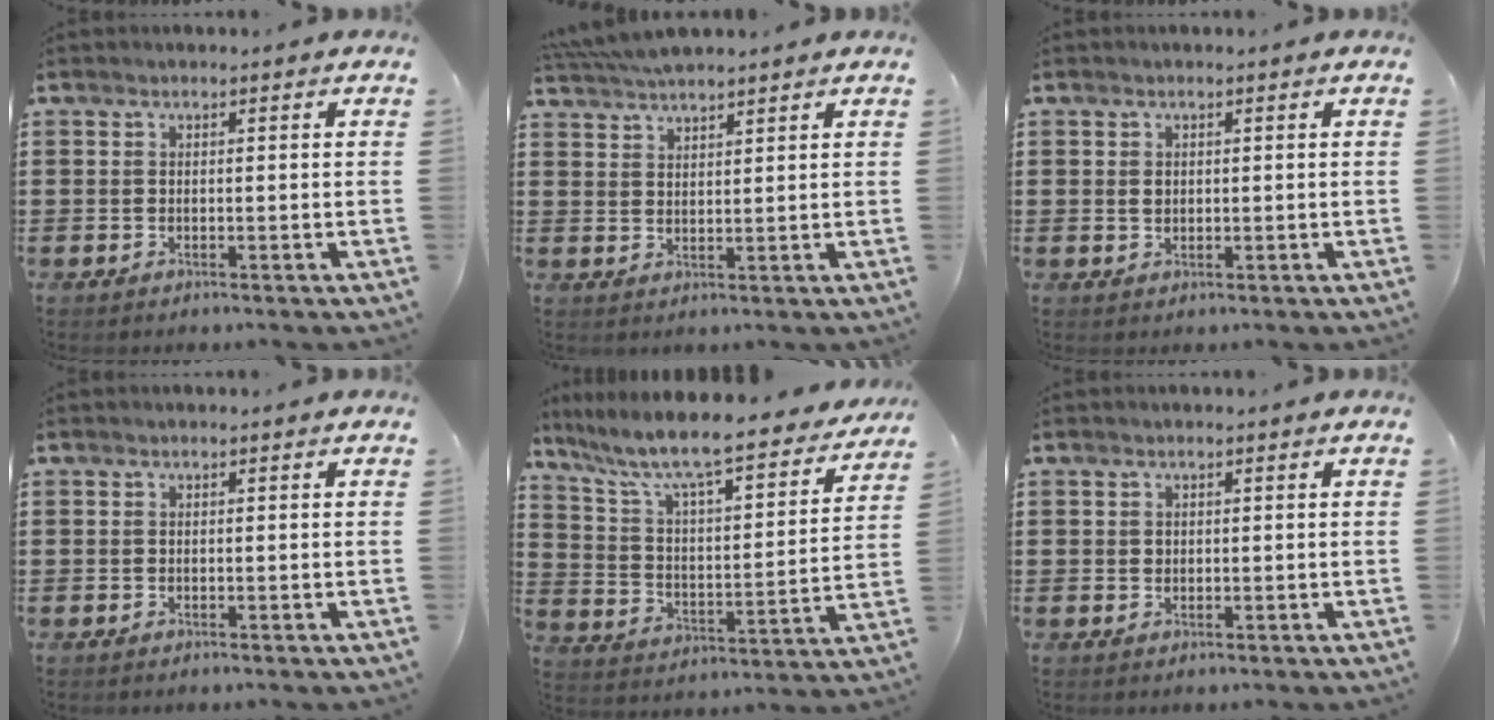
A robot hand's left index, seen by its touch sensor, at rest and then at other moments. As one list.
[{"total": 4.3, "force": [4.2, 0.1, 1.1], "torque": [-0.034, -0.008, 0.079]}, {"total": 1.1, "force": [0.3, 0.8, 0.7], "torque": [-0.017, 0.005, 0.005]}, {"total": 0.0}, {"total": 8.3, "force": [7.1, 0.5, 4.3], "torque": [-0.115, -0.057, 0.113]}, {"total": 0.7, "force": [0.3, 0.6, 0.3], "torque": [-0.007, 0.004, 0.007]}]